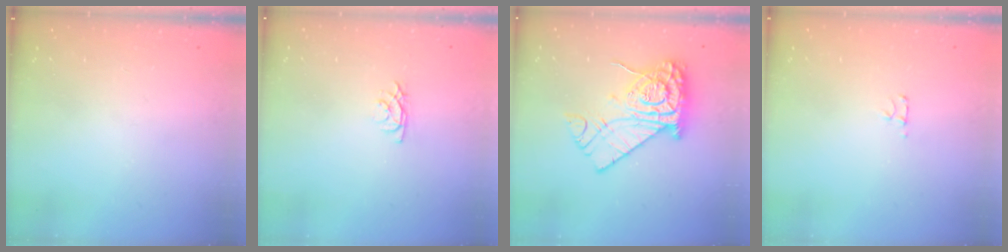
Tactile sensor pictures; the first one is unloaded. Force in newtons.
{"total": 3.0, "press": 3.0, "slide": 0.5}
{"total": 16.5, "press": 16.4, "slide": 1.8}
{"total": 3.1, "press": 3.1, "slide": 0.4}